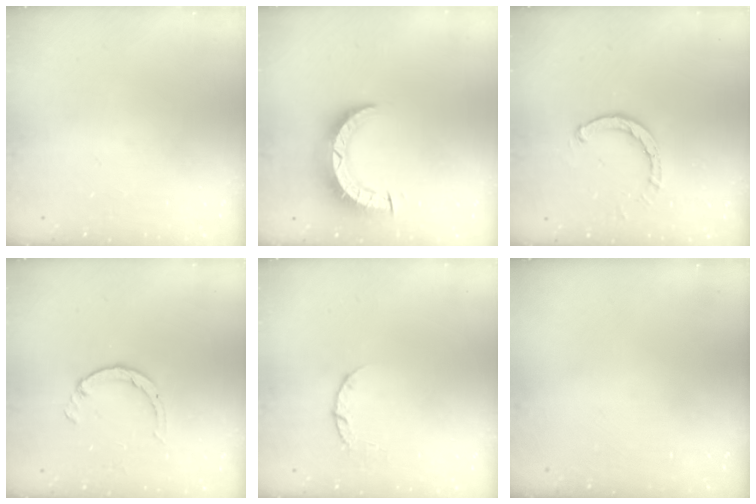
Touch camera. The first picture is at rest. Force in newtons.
{"total": 8.2, "press": 8.1, "slide": 0.8}
{"total": 2.6, "press": 2.6, "slide": 0.3}
{"total": 2.6, "press": 2.6, "slide": 0.4}
{"total": 3.8, "press": 3.8, "slide": 0.5}
{"total": 0.0}